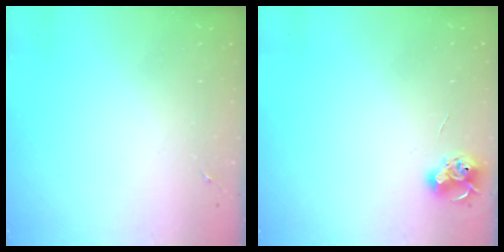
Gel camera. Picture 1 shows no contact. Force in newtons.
{"total": 6.5, "press": 6.5, "slide": 0.8}